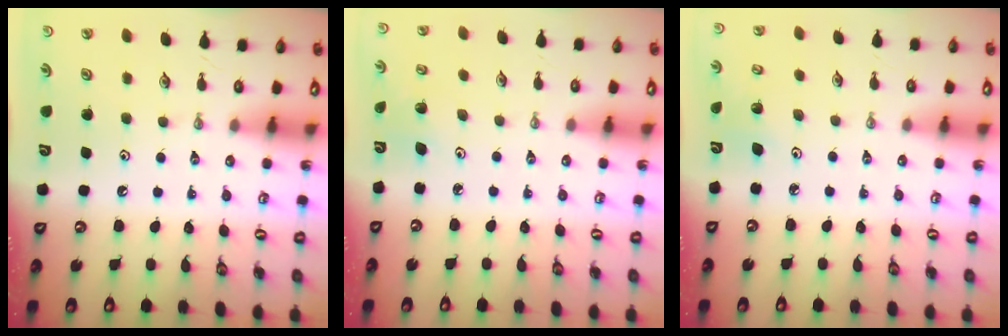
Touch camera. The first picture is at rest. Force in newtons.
{"total": 2.8, "press": 2.8, "slide": 0.3}
{"total": 3.5, "press": 2.9, "slide": 1.9}